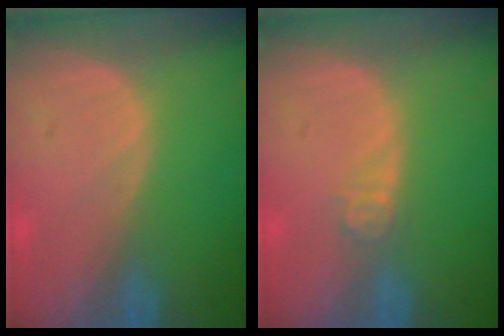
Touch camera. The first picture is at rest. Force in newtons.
{"total": 2.4, "press": 2.0, "slide": 1.3}